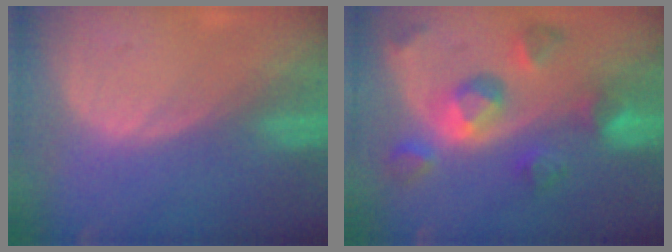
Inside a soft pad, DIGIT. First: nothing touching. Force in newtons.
{"total": 9.5, "press": 8.7, "slide": 3.9}